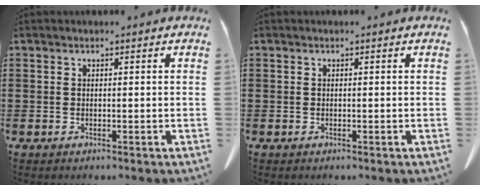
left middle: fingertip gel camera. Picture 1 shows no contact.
{"total": 0.0}